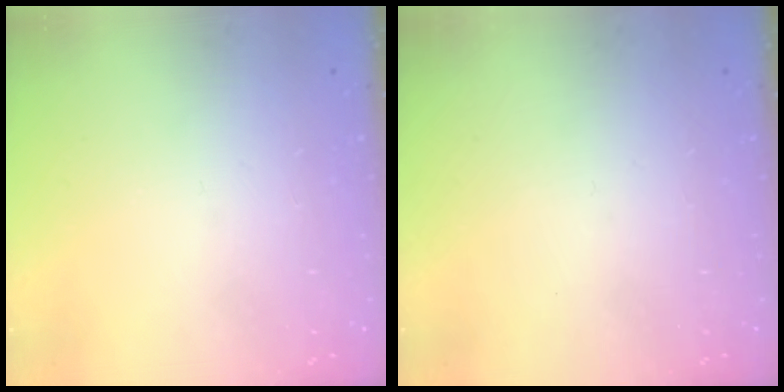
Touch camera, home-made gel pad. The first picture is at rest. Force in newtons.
{"total": 0.0}